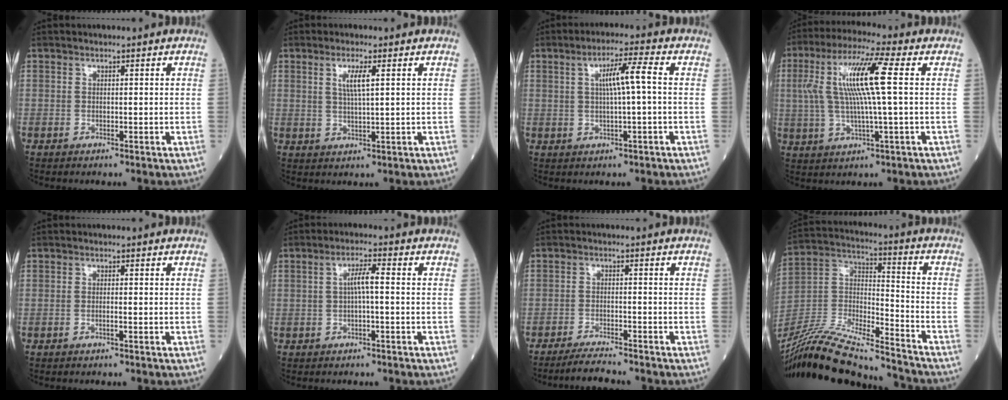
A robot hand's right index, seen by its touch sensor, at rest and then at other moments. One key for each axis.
{"total": 3.5, "fx": 1.2, "fy": 0.2, "fz": 3.3, "tx": -0.065, "ty": 0.001, "tz": 0.022}
{"total": 5.5, "fx": 0.7, "fy": -0.1, "fz": 5.5, "tx": -0.097, "ty": 0.009, "tz": 0.013}
{"total": 12.0, "fx": 1.9, "fy": 0.5, "fz": 11.9, "tx": -0.243, "ty": 0.018, "tz": 0.033}
{"total": 0.8, "fx": -0.3, "fy": -0.1, "fz": 0.7, "tx": -0.016, "ty": 0.000, "tz": -0.006}
{"total": 3.2, "fx": -0.1, "fy": 0.3, "fz": 3.2, "tx": -0.058, "ty": 0.009, "tz": 0.000}
{"total": 5.0, "fx": -4.8, "fy": -0.3, "fz": 1.6, "tx": -0.027, "ty": -0.019, "tz": -0.083}
{"total": 22.6, "fx": -20.5, "fy": 2.0, "fz": 9.2, "tx": -0.213, "ty": -0.010, "tz": -0.367}